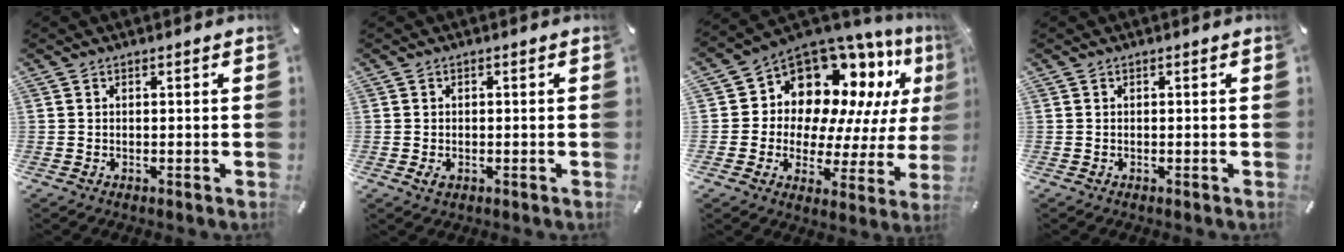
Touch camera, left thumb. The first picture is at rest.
{"total": 1.6, "force": [-0.5, 1.0, 1.1], "torque": [-0.020, 0.001, -0.008]}
{"total": 13.3, "force": [9.0, 8.9, 4.3], "torque": [-0.082, -0.088, 0.162]}
{"total": 0.0}